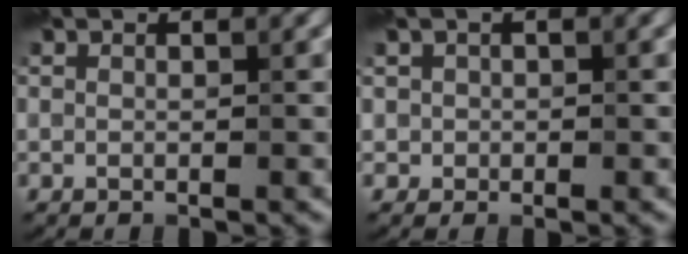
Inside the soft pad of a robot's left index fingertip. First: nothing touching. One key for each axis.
{"total": 0.8, "fx": 0.1, "fy": 0.8, "fz": 0.0, "tx": 0.010, "ty": 0.001, "tz": 0.002}